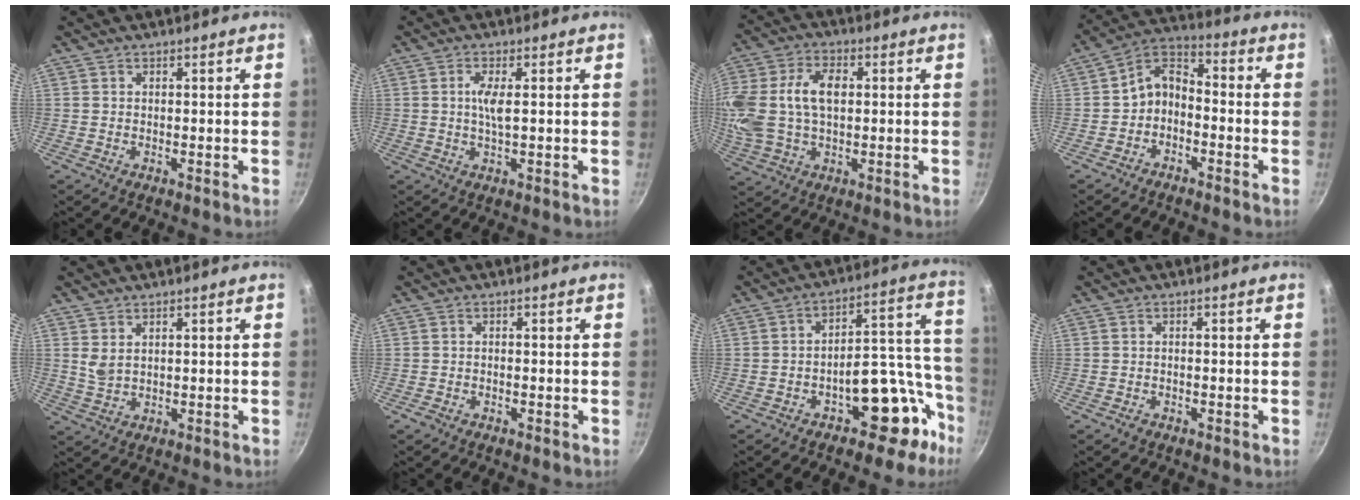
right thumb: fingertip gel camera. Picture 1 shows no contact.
{"total": 3.7, "force": [0.4, 0.8, 3.6], "torque": [-0.080, 0.000, 0.007]}
{"total": 16.9, "force": [2.0, 10.9, 12.7], "torque": [-0.272, 0.025, 0.035]}
{"total": 7.3, "force": [-2.7, 5.0, 4.6], "torque": [-0.073, 0.058, -0.061]}
{"total": 2.7, "force": [1.4, 1.4, 1.8], "torque": [-0.034, -0.012, 0.032]}
{"total": 1.2, "force": [-0.9, 0.6, 0.6], "torque": [-0.021, 0.010, -0.016]}
{"total": 14.1, "force": [-7.5, 8.3, 8.6], "torque": [-0.027, 0.101, -0.096]}
{"total": 1.1, "force": [-0.8, 0.5, 0.5], "torque": [-0.016, 0.008, -0.013]}